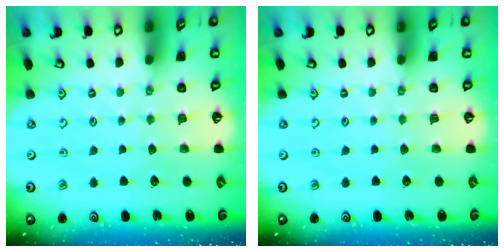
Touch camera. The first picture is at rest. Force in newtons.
{"total": 0.0}